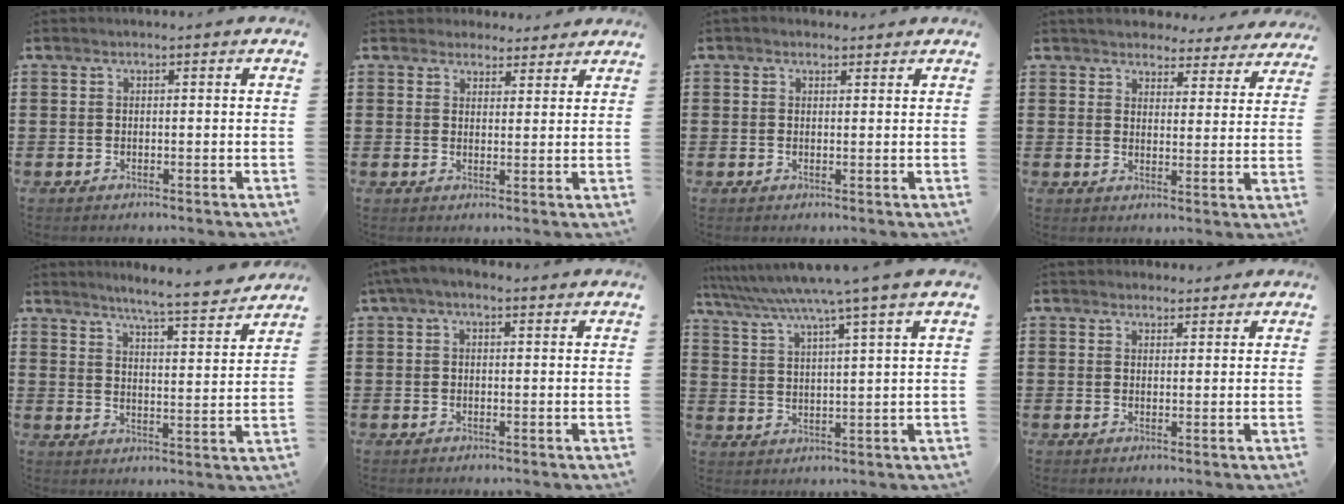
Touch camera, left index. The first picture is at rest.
{"total": 3.4, "force": [3.0, 1.7, -0.1], "torque": [-0.011, 0.002, 0.058]}
{"total": 1.2, "force": [0.9, 0.8, 0.1], "torque": [-0.005, 0.006, 0.017]}
{"total": 4.1, "force": [4.0, 0.8, 0.1], "torque": [-0.016, -0.023, 0.068]}
{"total": 5.6, "force": [5.2, -1.0, 2.0], "torque": [-0.051, -0.042, 0.083]}
{"total": 1.9, "force": [0.5, 1.2, 1.4], "torque": [-0.037, 0.006, 0.004]}
{"total": 6.3, "force": [5.2, -1.1, 3.4], "torque": [-0.085, -0.033, 0.085]}
{"total": 2.2, "force": [1.9, 1.0, 0.0], "torque": [0.003, 0.002, 0.035]}